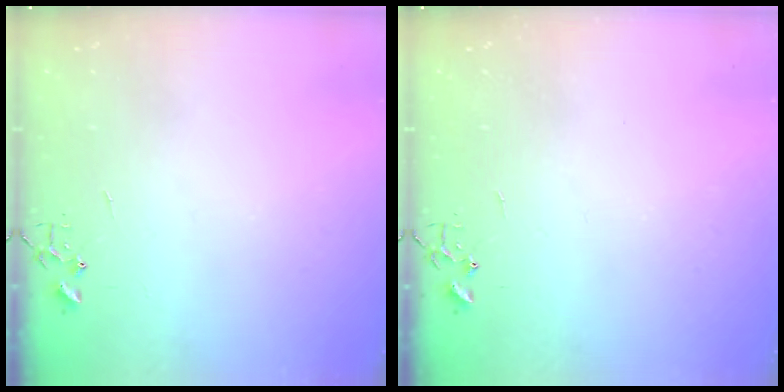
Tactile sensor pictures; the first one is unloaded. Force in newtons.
{"total": 0.0}